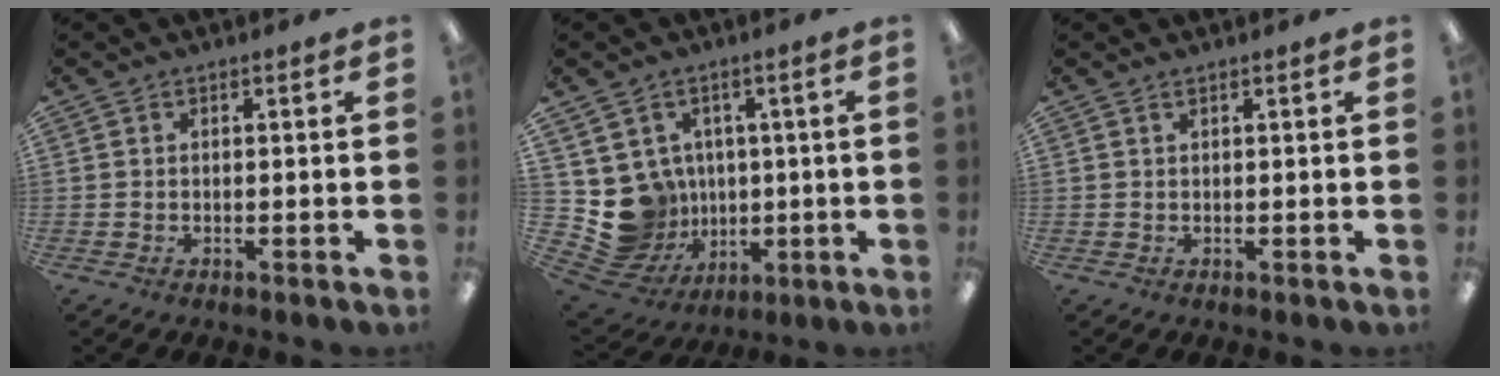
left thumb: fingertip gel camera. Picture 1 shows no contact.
{"total": 10.2, "force": [0.8, 9.9, 2.0], "torque": [-0.078, -0.019, 0.027]}
{"total": 0.6, "force": [0.4, 0.0, 0.4], "torque": [-0.009, 0.001, 0.007]}